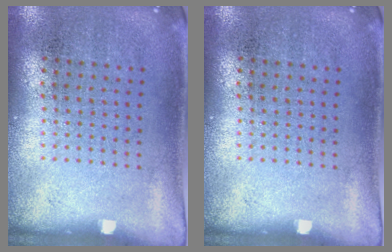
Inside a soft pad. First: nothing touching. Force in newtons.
{"total": 0.0}